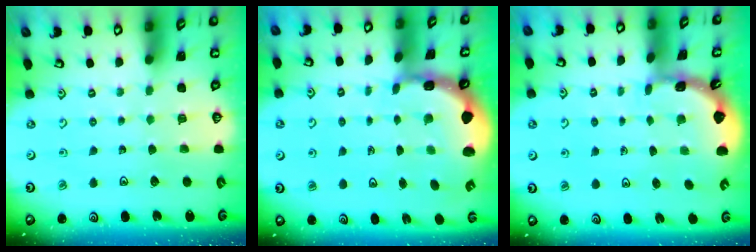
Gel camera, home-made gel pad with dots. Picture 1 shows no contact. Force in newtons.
{"total": 2.2, "press": 2.0, "slide": 0.9}
{"total": 1.8, "press": 1.8, "slide": 0.1}